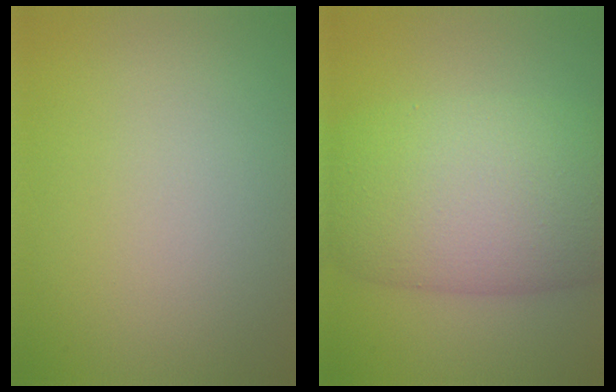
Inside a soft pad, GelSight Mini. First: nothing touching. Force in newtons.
{"total": 11.5, "press": 11.5, "slide": 0.4}